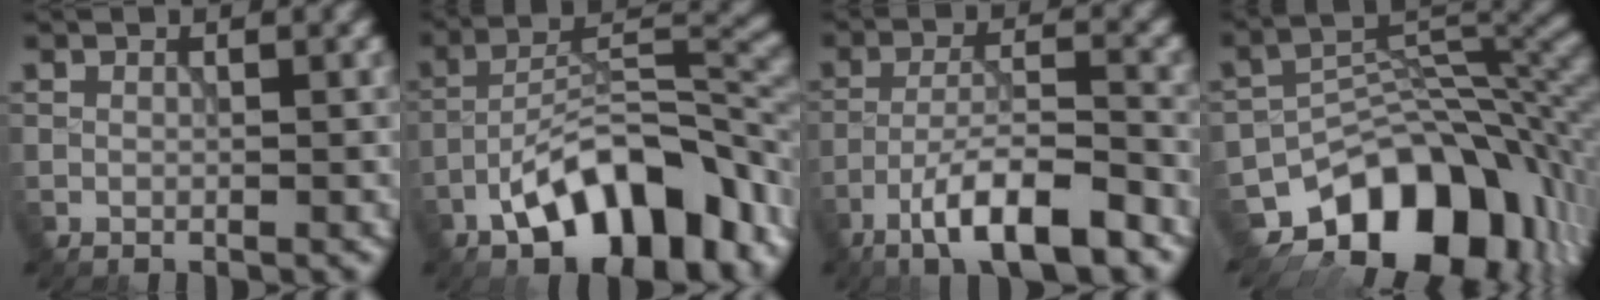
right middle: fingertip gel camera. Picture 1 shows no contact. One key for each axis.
{"total": 12.2, "fx": -6.8, "fy": 5.1, "fz": 8.7, "tx": -0.126, "ty": 0.007, "tz": -0.128}
{"total": 8.8, "fx": -5.6, "fy": 2.2, "fz": 6.3, "tx": -0.102, "ty": 0.005, "tz": -0.101}
{"total": 13.1, "fx": -7.3, "fy": 7.9, "fz": 7.5, "tx": -0.108, "ty": -0.011, "tz": -0.121}